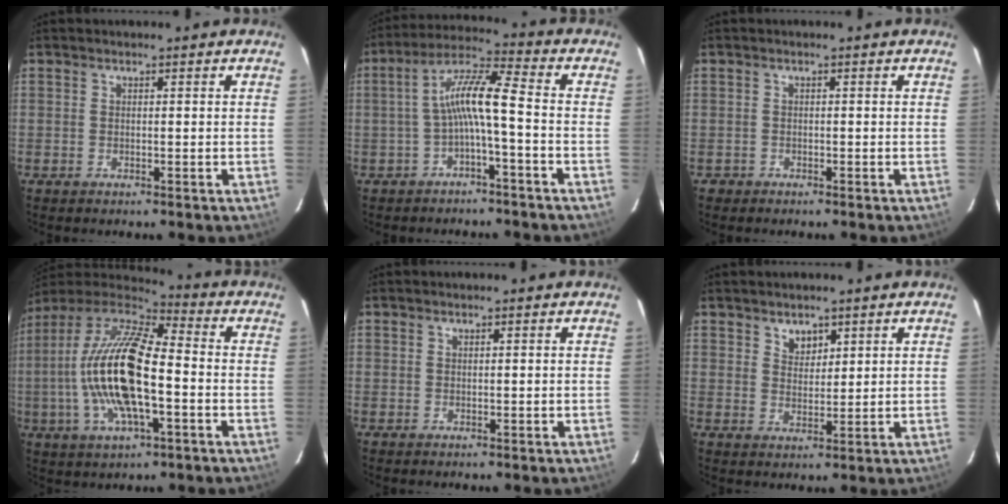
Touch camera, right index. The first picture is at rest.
{"total": 7.9, "force": [-2.1, 0.5, 7.6], "torque": [-0.168, 0.021, -0.038]}
{"total": 1.2, "force": [-0.7, 1.0, -0.1], "torque": [-0.003, 0.005, -0.012]}
{"total": 19.9, "force": [-3.0, 6.5, 18.6], "torque": [-0.358, -0.005, -0.065]}
{"total": 0.7, "force": [0.2, 0.6, -0.1], "torque": [0.004, 0.003, 0.004]}
{"total": 3.5, "force": [2.3, 2.2, 1.4], "torque": [-0.015, 0.001, 0.041]}